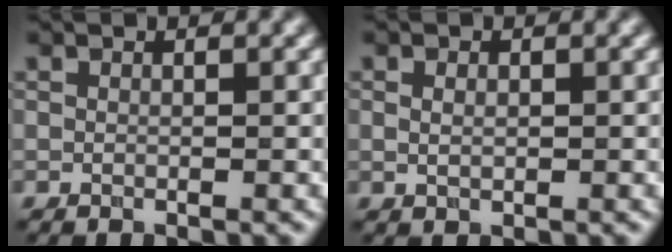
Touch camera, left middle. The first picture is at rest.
{"total": 1.1, "force": [0.2, 0.7, 0.8], "torque": [-0.015, -0.001, 0.006]}